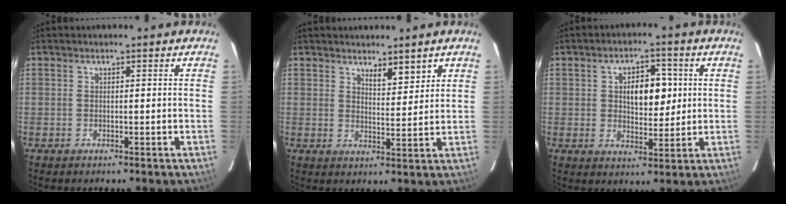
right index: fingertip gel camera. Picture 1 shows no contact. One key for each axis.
{"total": 3.6, "fx": 2.7, "fy": 0.9, "fz": 2.2, "tx": -0.036, "ty": -0.010, "tz": 0.048}
{"total": 7.2, "fx": 1.4, "fy": 3.6, "fz": 6.1, "tx": -0.095, "ty": 0.011, "tz": 0.027}